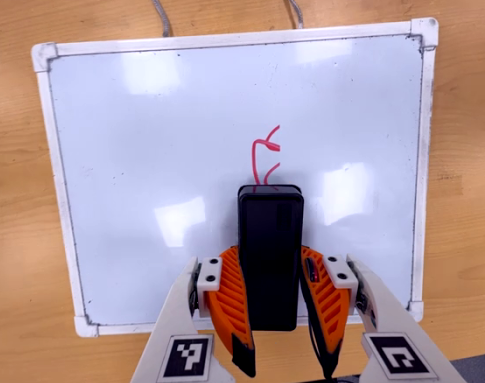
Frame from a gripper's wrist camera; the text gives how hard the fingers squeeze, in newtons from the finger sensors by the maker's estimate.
{"total": 7.6, "left": 5.8, "right": 9.4}